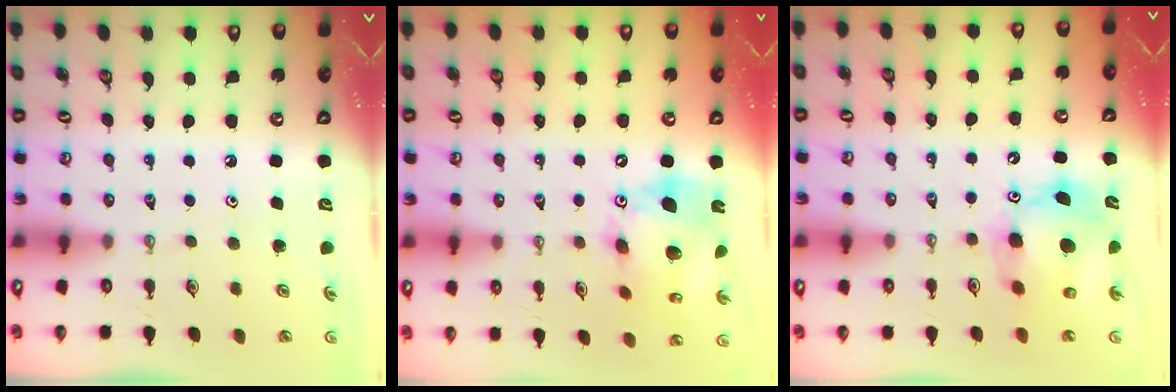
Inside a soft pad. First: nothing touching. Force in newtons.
{"total": 16.8, "press": 16.5, "slide": 3.0}
{"total": 13.1, "press": 13.1, "slide": 0.8}